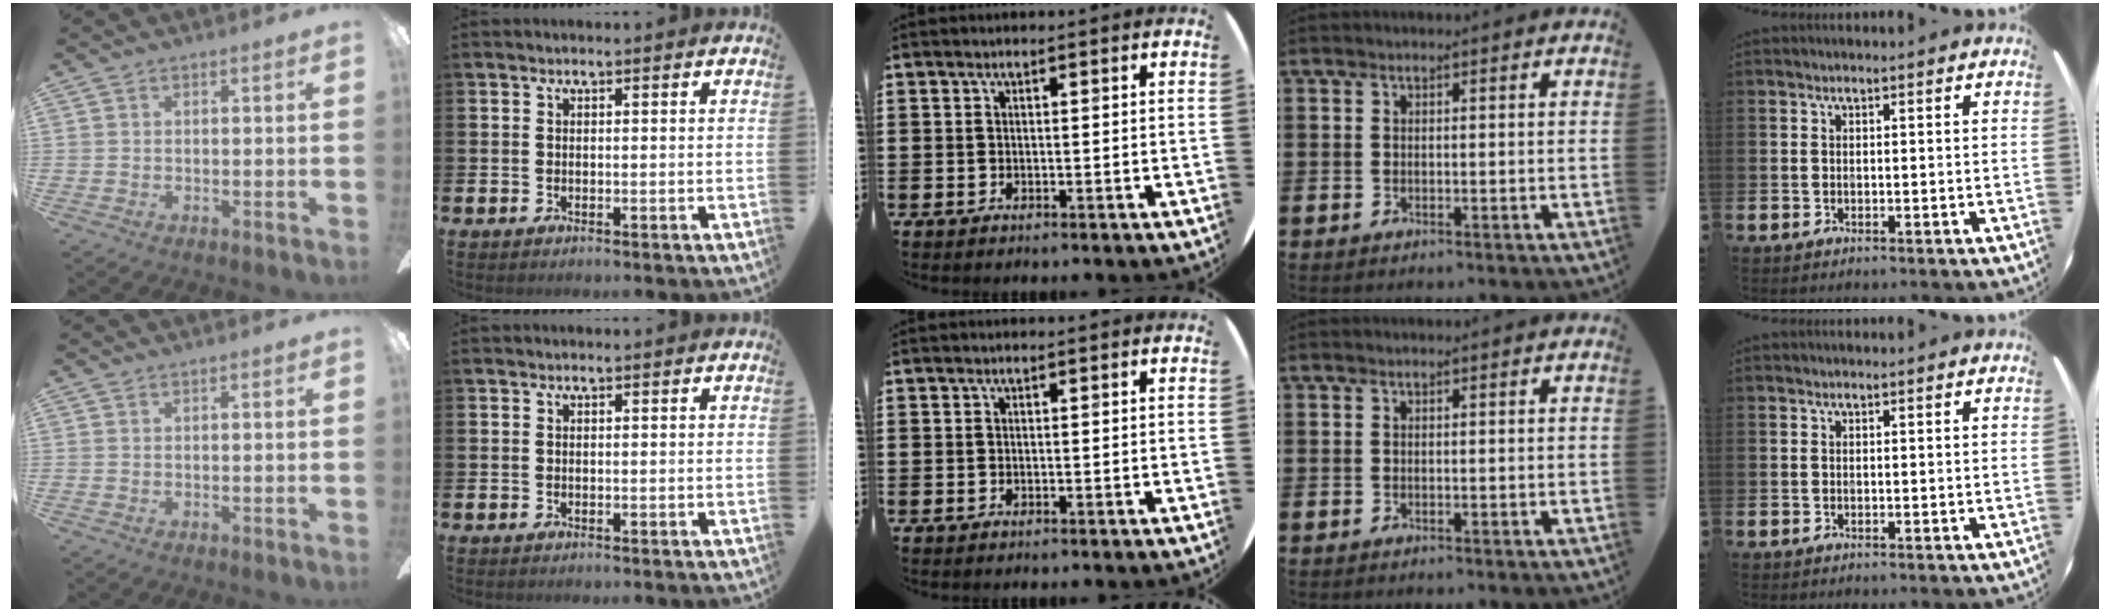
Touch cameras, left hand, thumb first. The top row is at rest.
{}